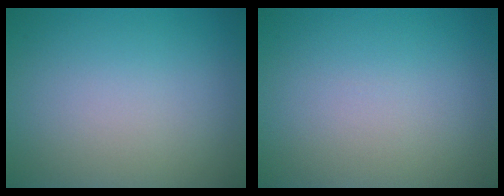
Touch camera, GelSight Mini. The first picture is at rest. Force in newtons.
{"total": 0.0}